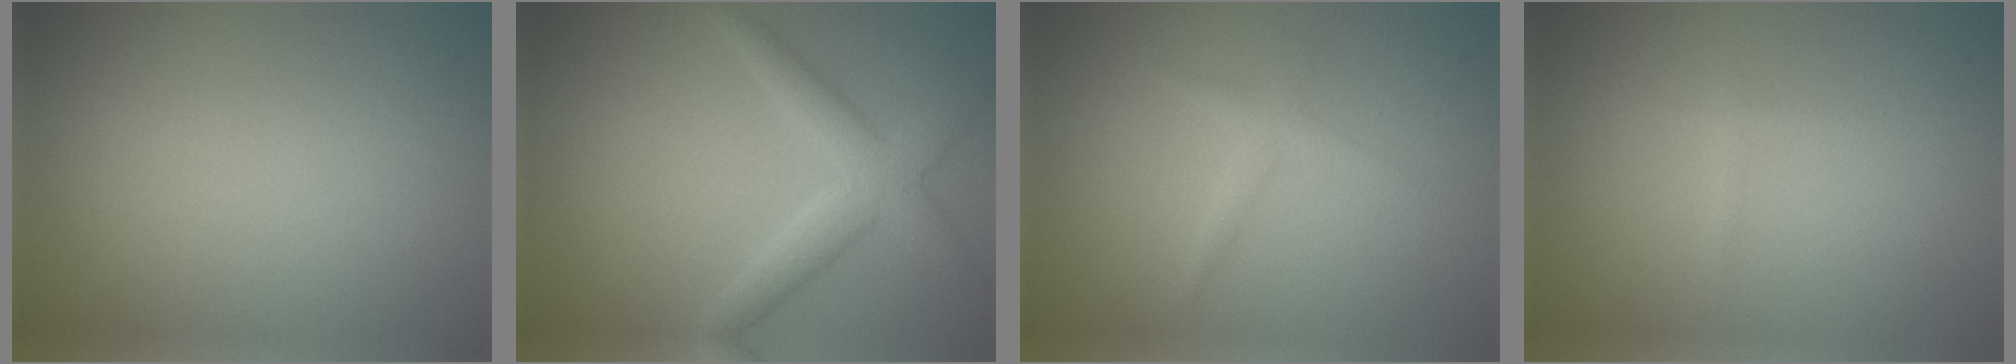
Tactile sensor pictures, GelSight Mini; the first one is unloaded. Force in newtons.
{"total": 3.7, "press": 3.7, "slide": 0.1}
{"total": 1.4, "press": 1.4, "slide": 0.0}
{"total": 0.6, "press": 0.6, "slide": 0.0}